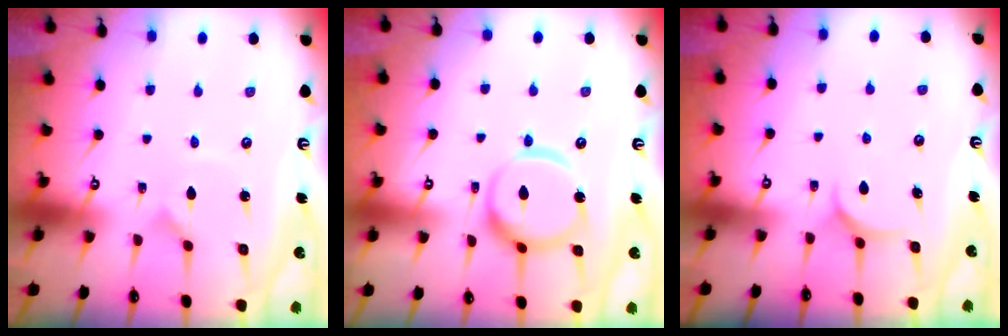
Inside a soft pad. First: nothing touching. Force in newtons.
{"total": 13.7, "press": 13.7, "slide": 1.3}
{"total": 6.8, "press": 6.7, "slide": 0.5}